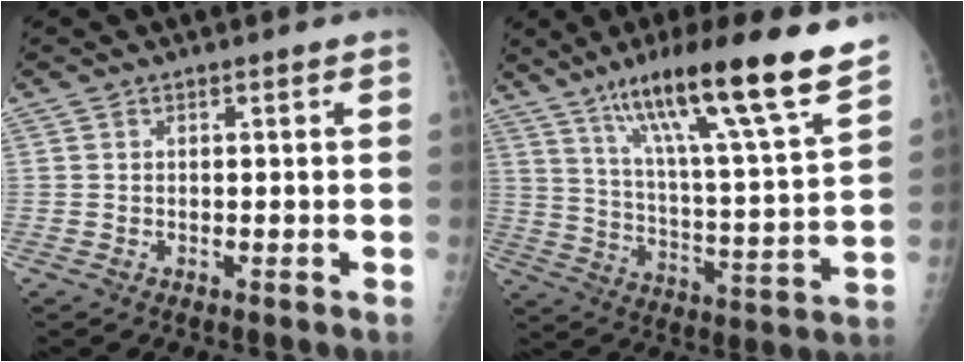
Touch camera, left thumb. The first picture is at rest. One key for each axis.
{"total": 22.7, "fx": 15.7, "fy": 1.6, "fz": 16.3, "tx": -0.242, "ty": -0.057, "tz": 0.257}